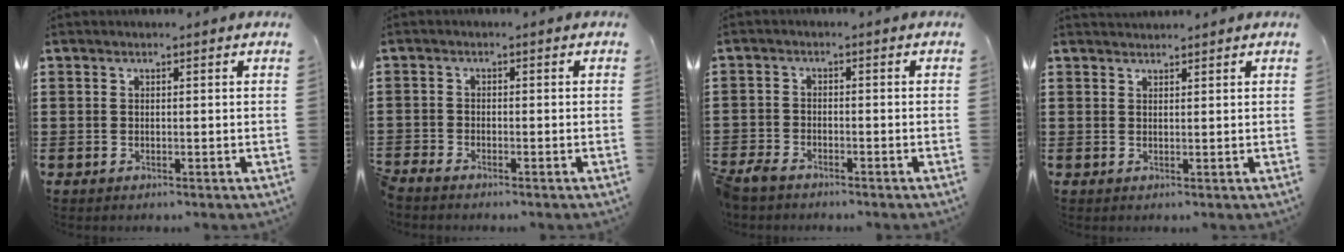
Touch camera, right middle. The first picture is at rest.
{"total": 1.3, "force": [-1.2, 0.0, 0.3], "torque": [-0.016, -0.002, -0.027]}
{"total": 2.5, "force": [-2.3, 0.7, 0.5], "torque": [-0.034, -0.004, -0.057]}
{"total": 1.4, "force": [1.3, 0.2, -0.2], "torque": [0.002, 0.003, 0.026]}